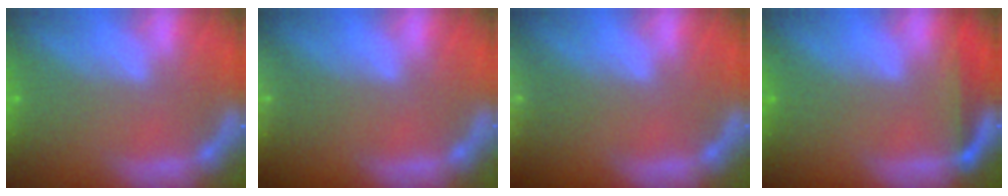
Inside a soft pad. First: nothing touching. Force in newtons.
{"total": 4.0}
{"total": 8.5}
{"total": 3.0}